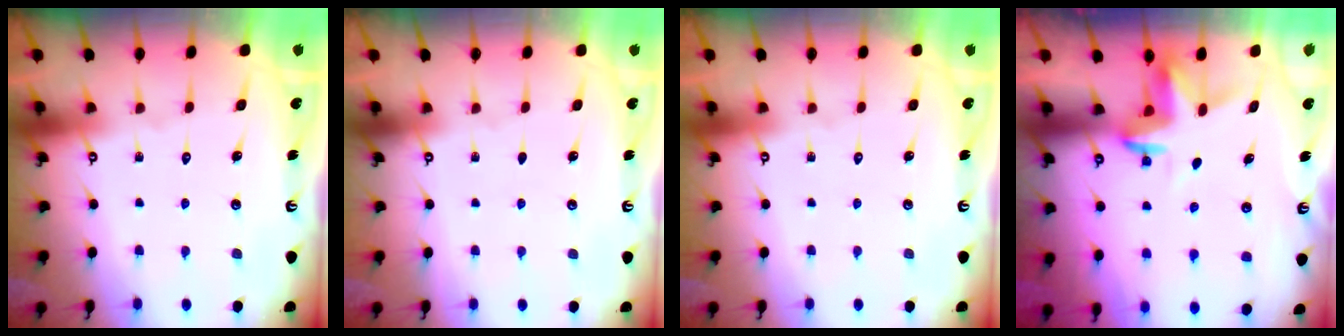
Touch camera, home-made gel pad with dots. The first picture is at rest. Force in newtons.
{"total": 0.0}
{"total": 0.0}
{"total": 3.5, "press": 3.5, "slide": 0.2}